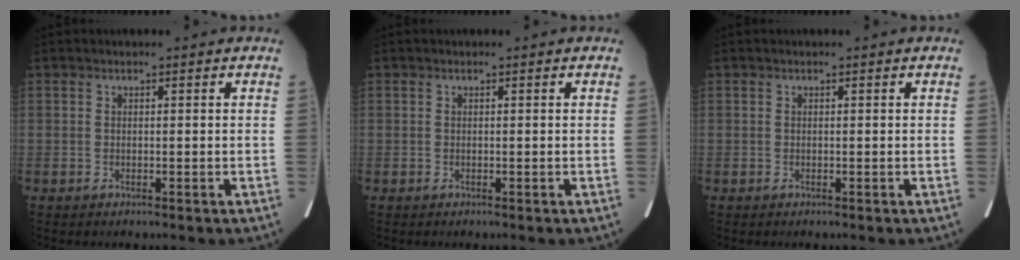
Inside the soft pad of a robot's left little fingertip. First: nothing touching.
{"total": 0.0}
{"total": 0.0}